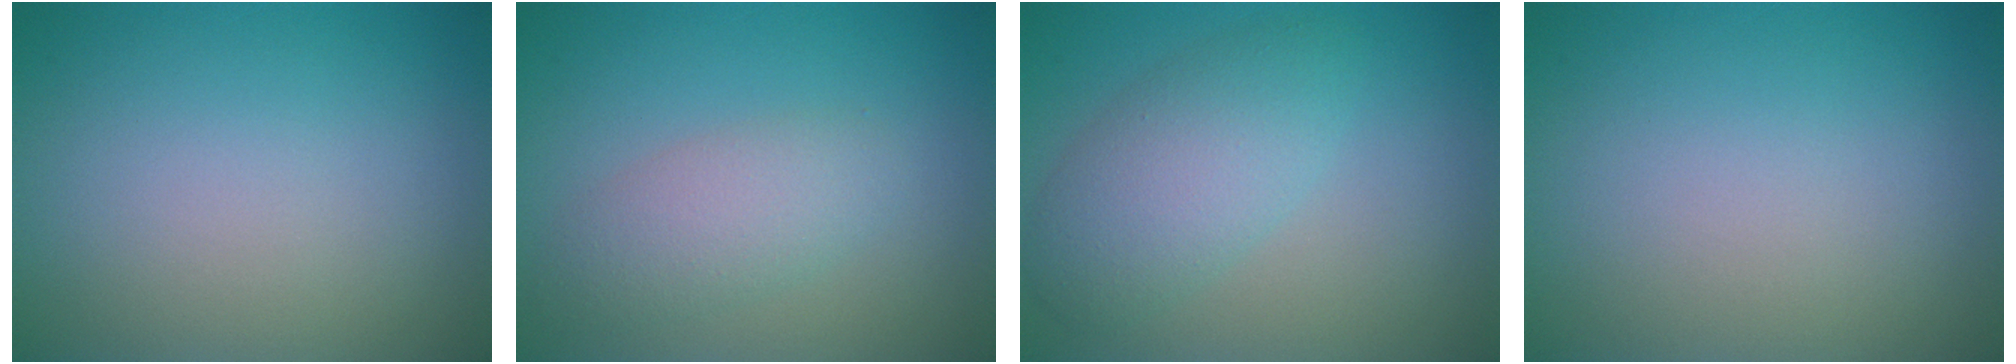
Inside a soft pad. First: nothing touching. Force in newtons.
{"total": 3.0, "press": 3.0, "slide": 0.2}
{"total": 4.3, "press": 4.3, "slide": 0.2}
{"total": 0.0}